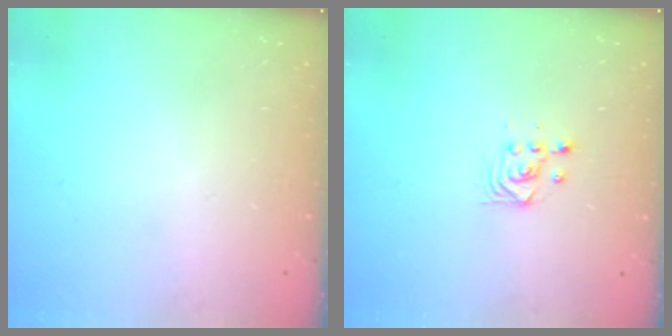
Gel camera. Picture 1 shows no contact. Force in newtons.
{"total": 3.3, "press": 3.3, "slide": 0.4}